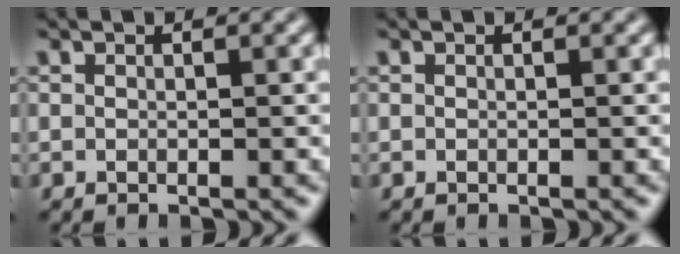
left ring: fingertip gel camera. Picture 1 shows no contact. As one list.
[{"total": 0.0}]